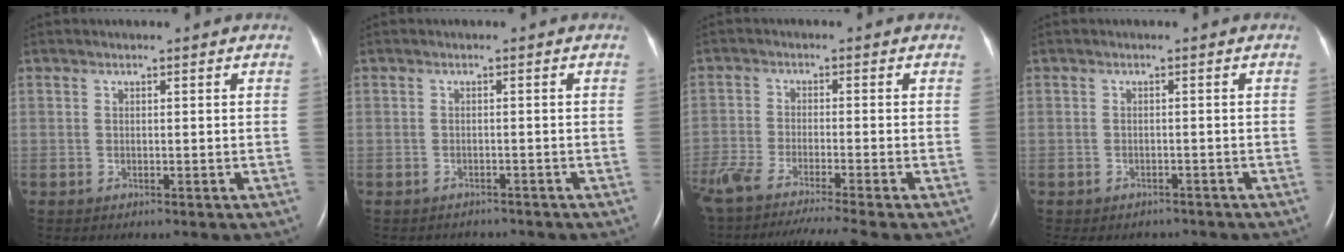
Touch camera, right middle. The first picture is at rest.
{"total": 3.6, "force": [-3.3, 1.4, 0.4], "torque": [-0.007, -0.002, -0.040]}
{"total": 15.4, "force": [-13.2, -0.4, 7.9], "torque": [-0.146, -0.041, -0.219]}
{"total": 6.7, "force": [-5.7, 3.1, 1.5], "torque": [-0.024, 0.002, -0.067]}